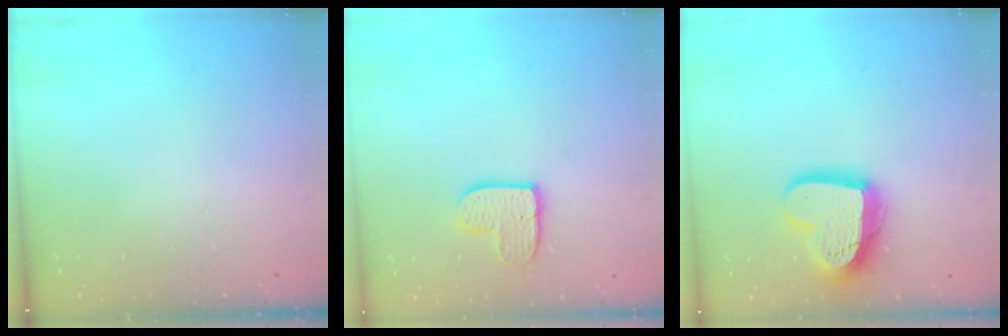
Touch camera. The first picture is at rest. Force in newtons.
{"total": 10.3, "press": 10.2, "slide": 0.9}
{"total": 18.3, "press": 18.2, "slide": 1.6}